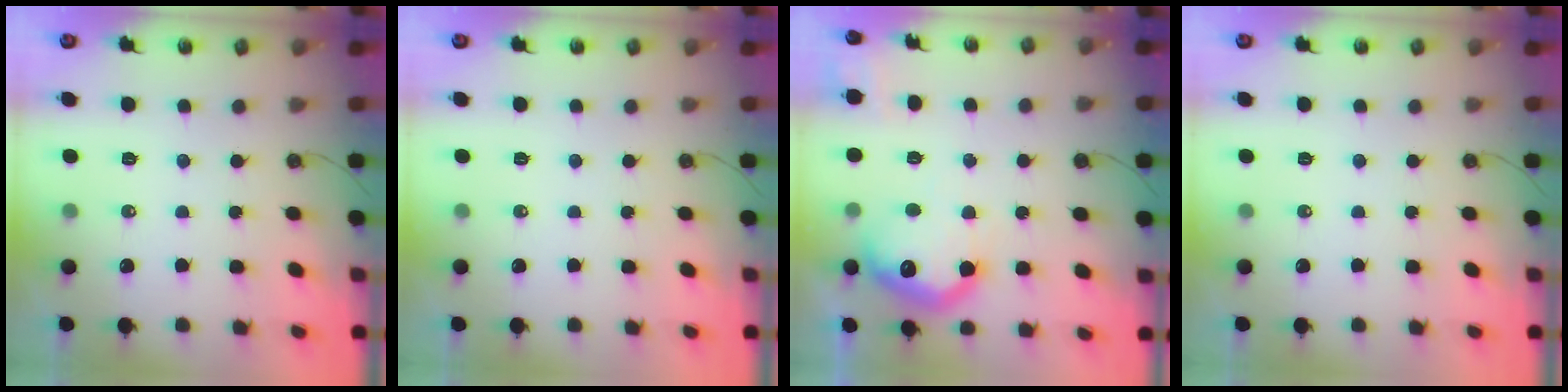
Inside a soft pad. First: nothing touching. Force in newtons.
{"total": 0.0}
{"total": 16.6, "press": 16.5, "slide": 1.3}
{"total": 0.0}